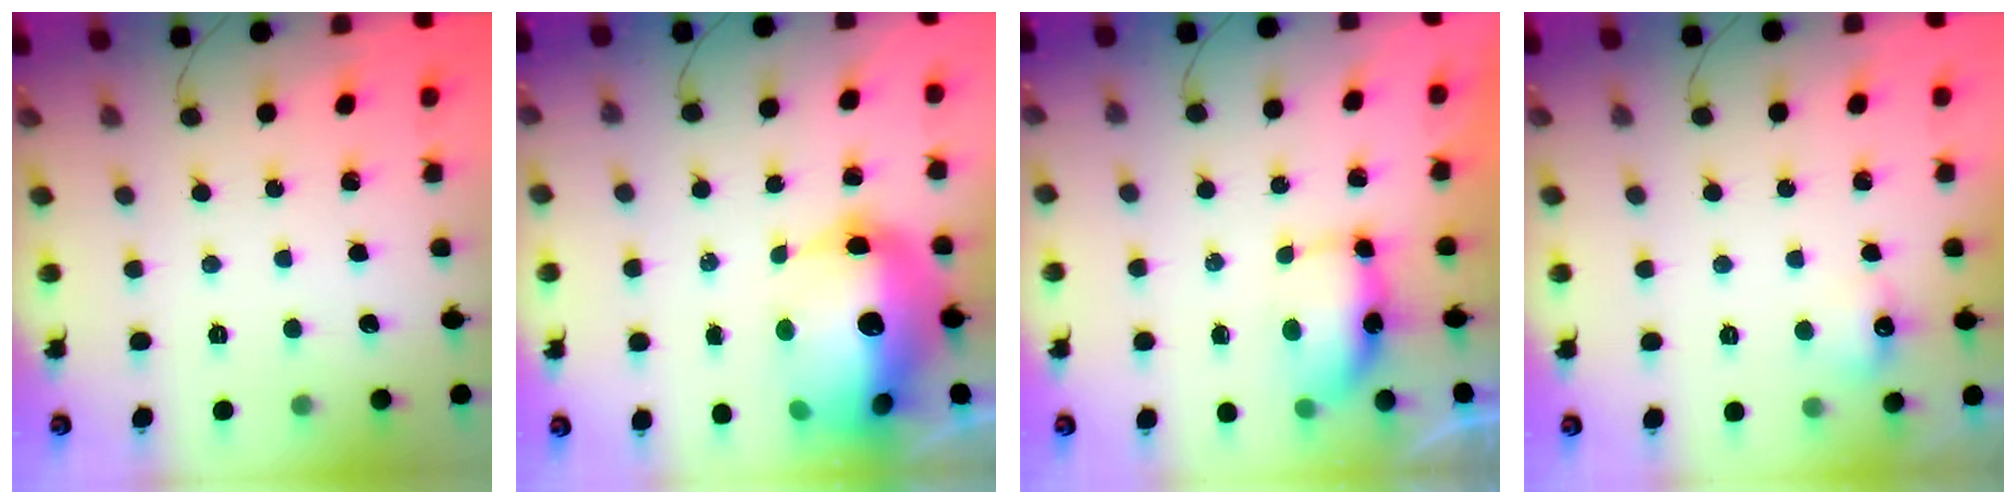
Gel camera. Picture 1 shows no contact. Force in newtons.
{"total": 22.1, "press": 20.0, "slide": 9.4}
{"total": 13.2, "press": 8.8, "slide": 9.9}
{"total": 5.3, "press": 5.2, "slide": 1.2}